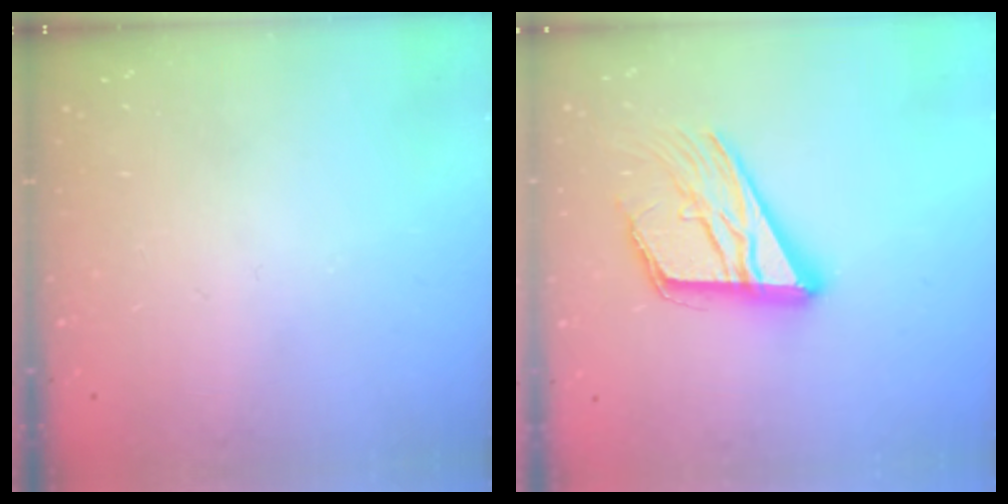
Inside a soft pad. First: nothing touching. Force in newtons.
{"total": 18.9, "press": 18.8, "slide": 1.7}